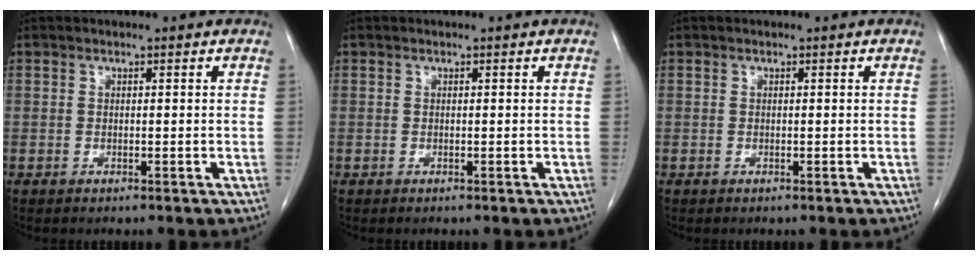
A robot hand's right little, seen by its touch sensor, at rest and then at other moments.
{"total": 0.0}
{"total": 0.0}